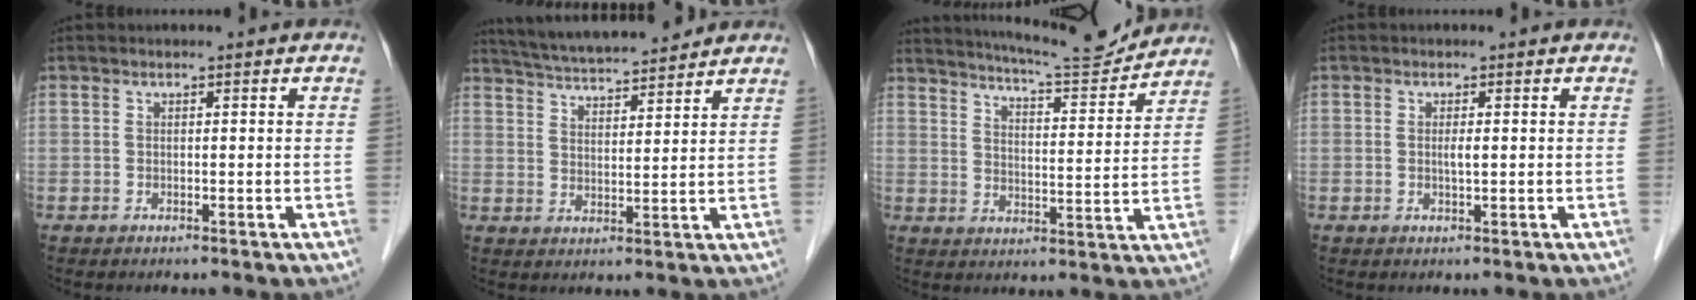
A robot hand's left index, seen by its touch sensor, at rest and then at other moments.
{"total": 12.7, "force": [11.8, 1.3, 4.7], "torque": [-0.085, 0.021, 0.188]}
{"total": 12.8, "force": [12.3, 0.3, 3.7], "torque": [-0.064, -0.004, 0.174]}
{"total": 1.2, "force": [0.0, 0.3, 1.2], "torque": [-0.025, -0.001, 0.000]}